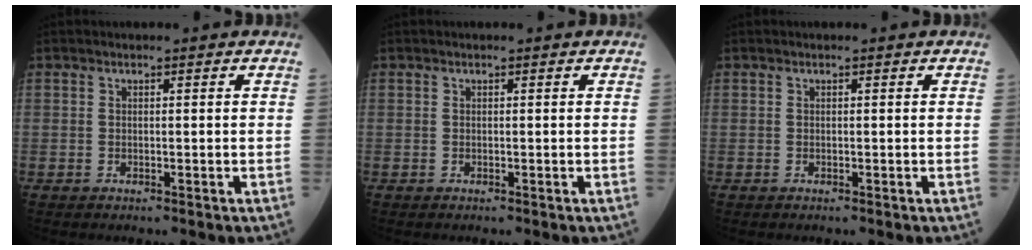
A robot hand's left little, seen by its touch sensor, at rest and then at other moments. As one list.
[{"total": 0.0}, {"total": 0.0}]